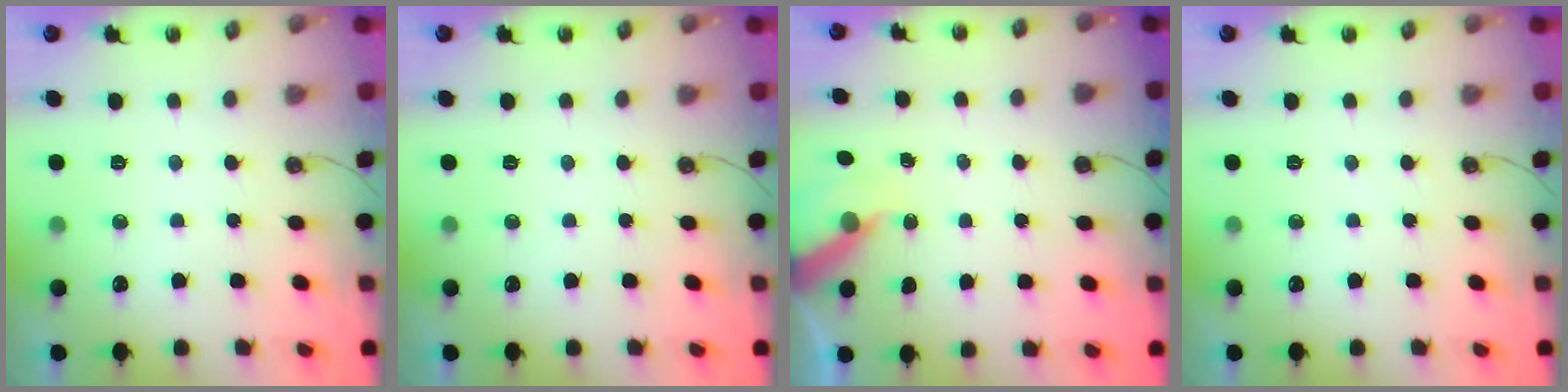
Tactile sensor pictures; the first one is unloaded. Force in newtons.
{"total": 0.0}
{"total": 6.7, "press": 6.7, "slide": 0.5}
{"total": 0.0}